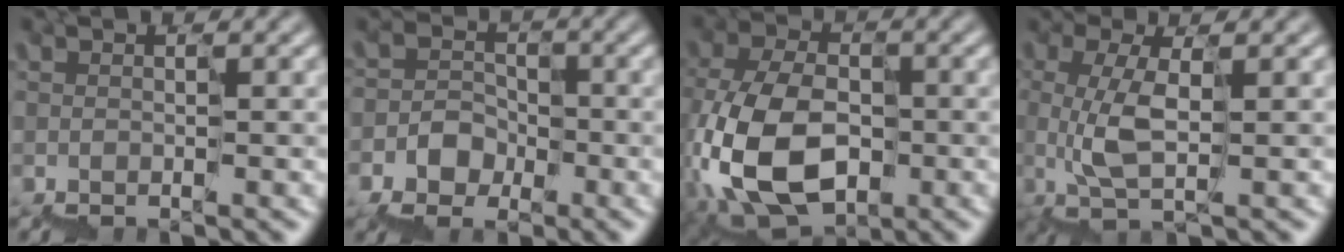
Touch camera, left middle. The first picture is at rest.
{"total": 2.5, "force": [-1.5, 2.0, -0.1], "torque": [-0.001, 0.013, -0.025]}
{"total": 10.2, "force": [-2.5, 7.1, 7.0], "torque": [-0.182, -0.013, -0.032]}
{"total": 2.8, "force": [0.6, 1.1, 2.5], "torque": [-0.057, 0.004, 0.020]}